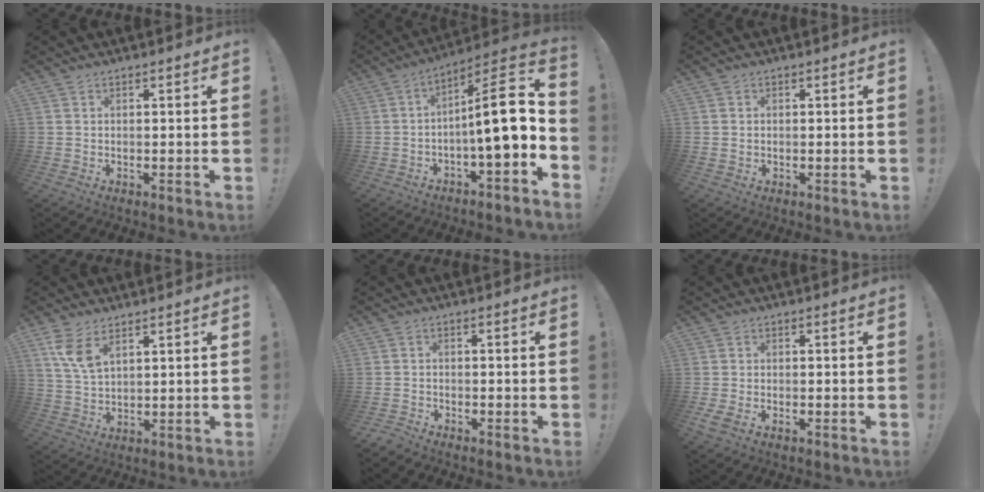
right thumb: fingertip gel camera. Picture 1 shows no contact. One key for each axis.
{"total": 15.1, "fx": -0.2, "fy": 2.8, "fz": 14.8, "tx": -0.225, "ty": -0.004, "tz": -0.009}
{"total": 1.0, "fx": 0.4, "fy": 0.9, "fz": -0.2, "tx": 0.003, "ty": 0.006, "tz": 0.007}
{"total": 7.9, "fx": 4.5, "fy": 3.8, "fz": 5.2, "tx": -0.095, "ty": -0.023, "tz": 0.084}
{"total": 2.0, "fx": -1.8, "fy": 0.8, "fz": 0.1, "tx": -0.004, "ty": 0.008, "tz": -0.037}
{"total": 2.2, "fx": -0.8, "fy": 1.2, "fz": 1.7, "tx": -0.037, "ty": -0.003, "tz": -0.016}